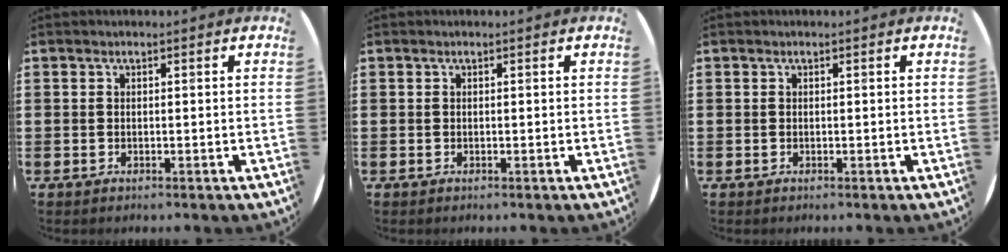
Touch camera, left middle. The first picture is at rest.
{"total": 0.0}
{"total": 0.0}